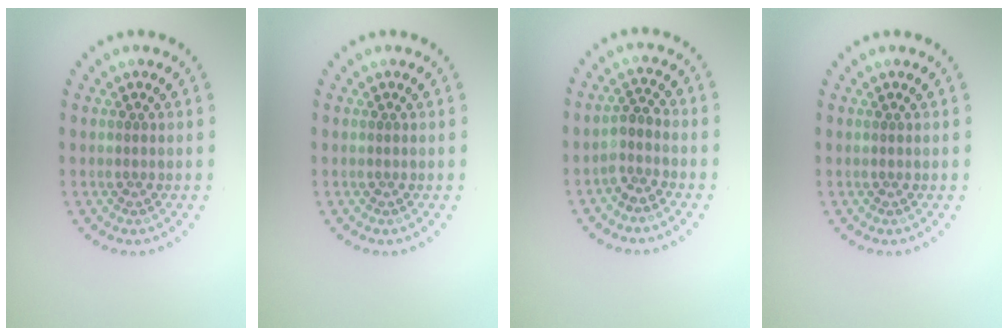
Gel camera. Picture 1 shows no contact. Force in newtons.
{"total": 0.0}
{"total": 1.9, "press": 1.4, "slide": 1.2}
{"total": 0.0}